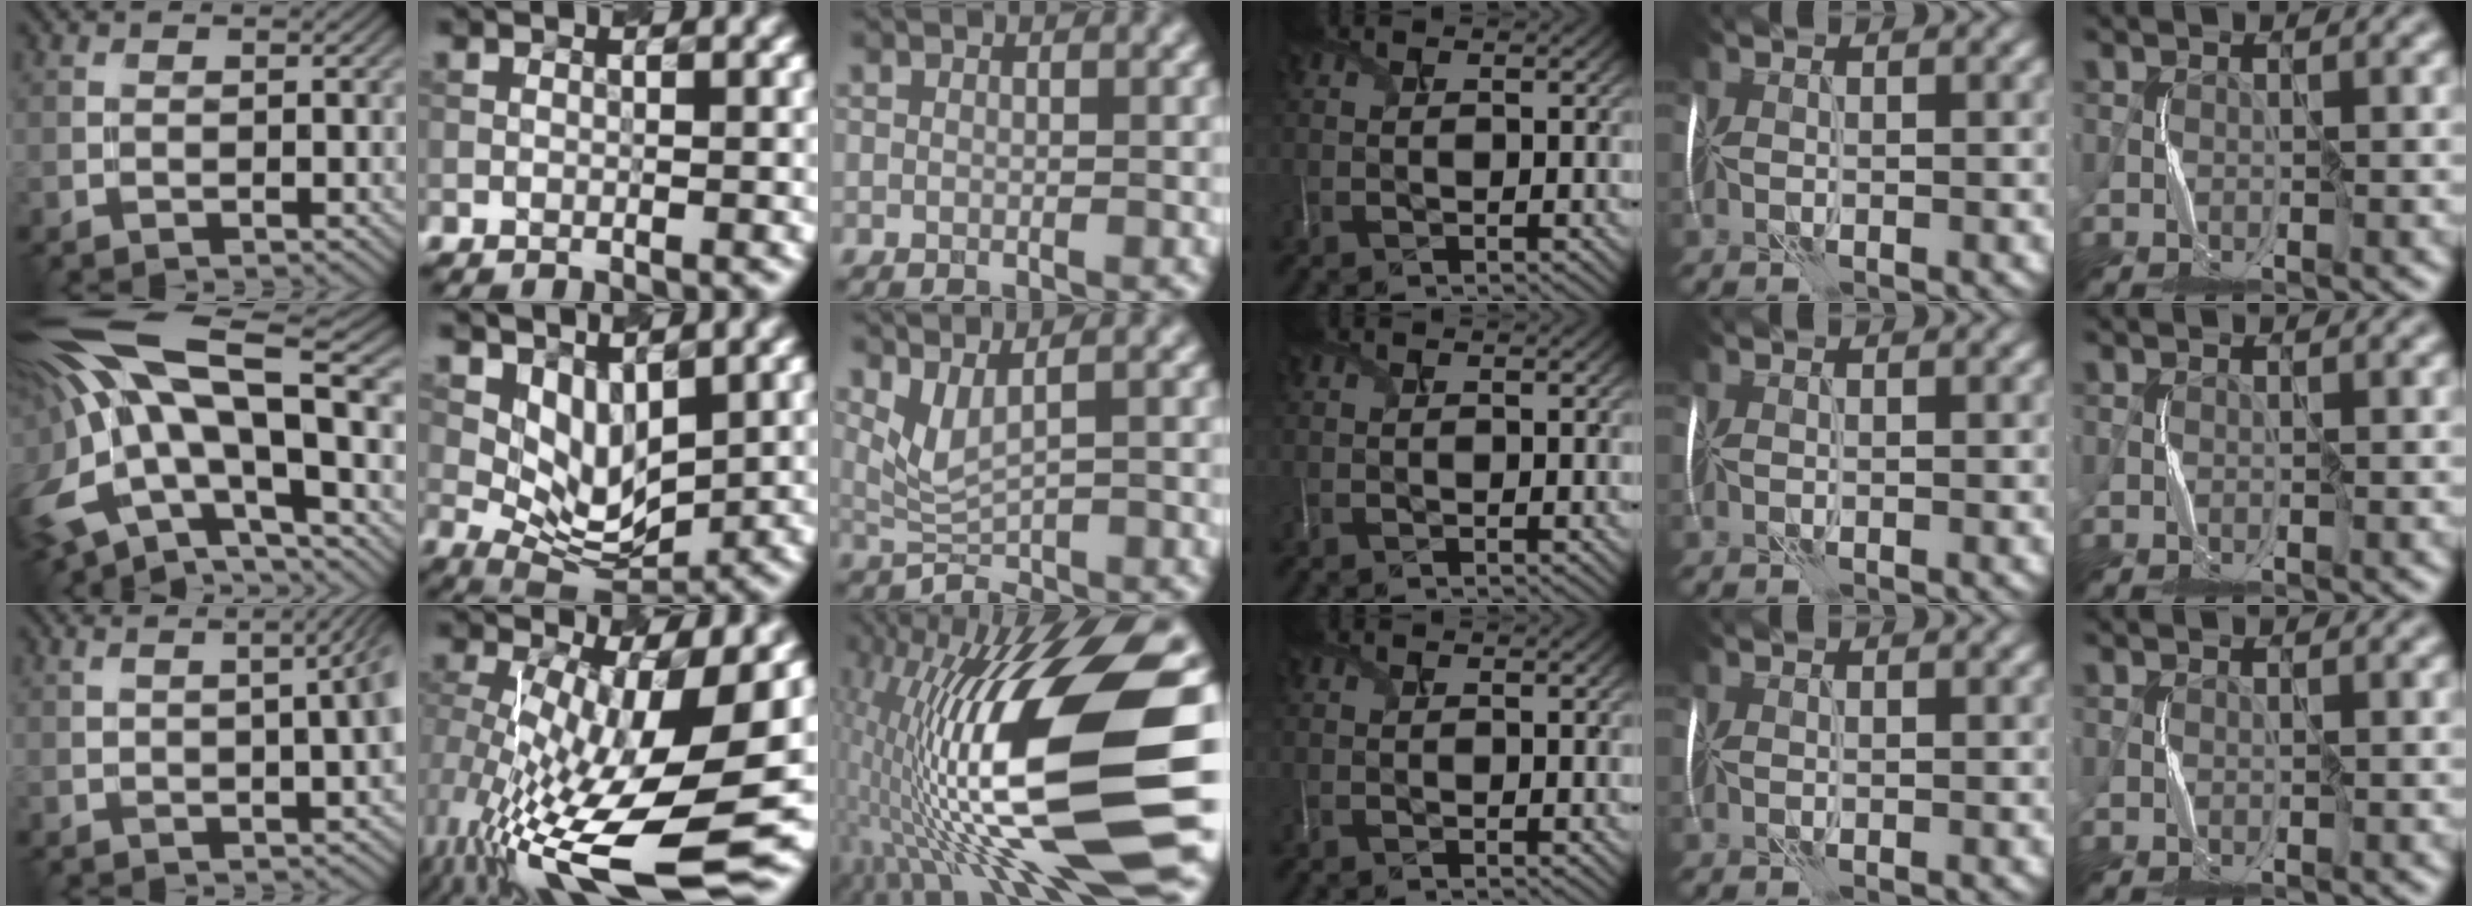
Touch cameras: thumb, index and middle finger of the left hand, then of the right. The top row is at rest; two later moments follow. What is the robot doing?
{"motion": "shake", "object": "plastic piggy bank"}